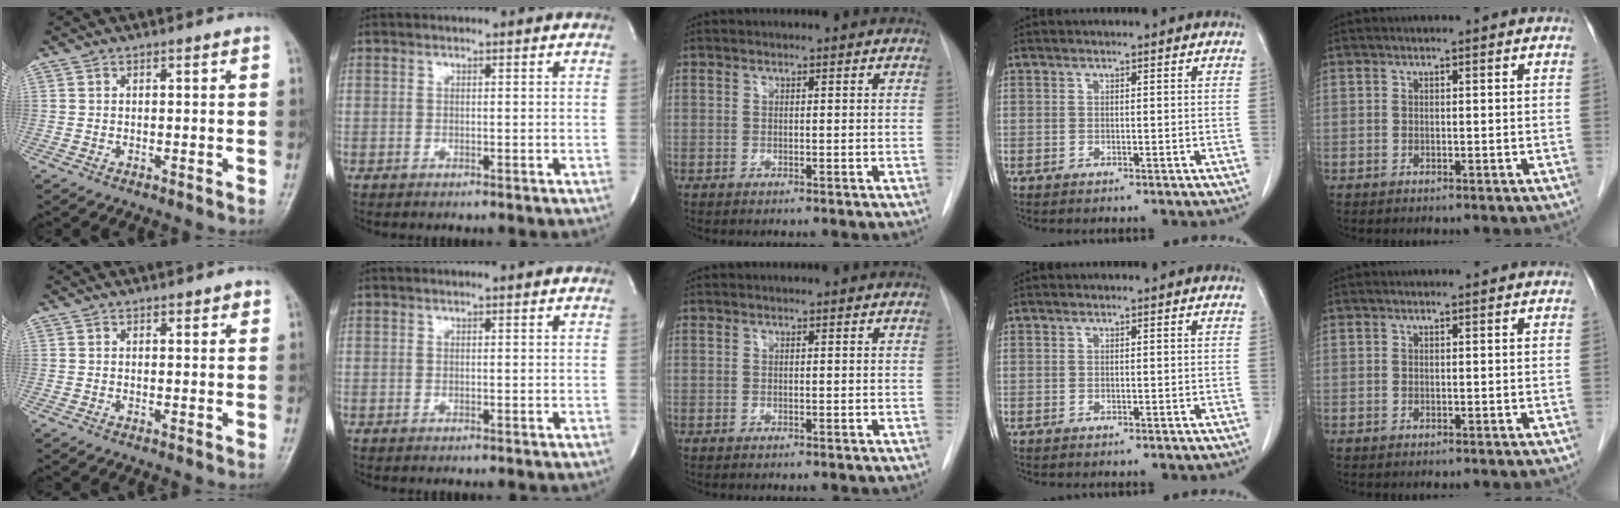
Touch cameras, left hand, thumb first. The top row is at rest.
{"thumb": {"total": 1.3, "force": [0.9, 0.8, 0.6], "torque": [0.005, -0.003, 0.007]}}